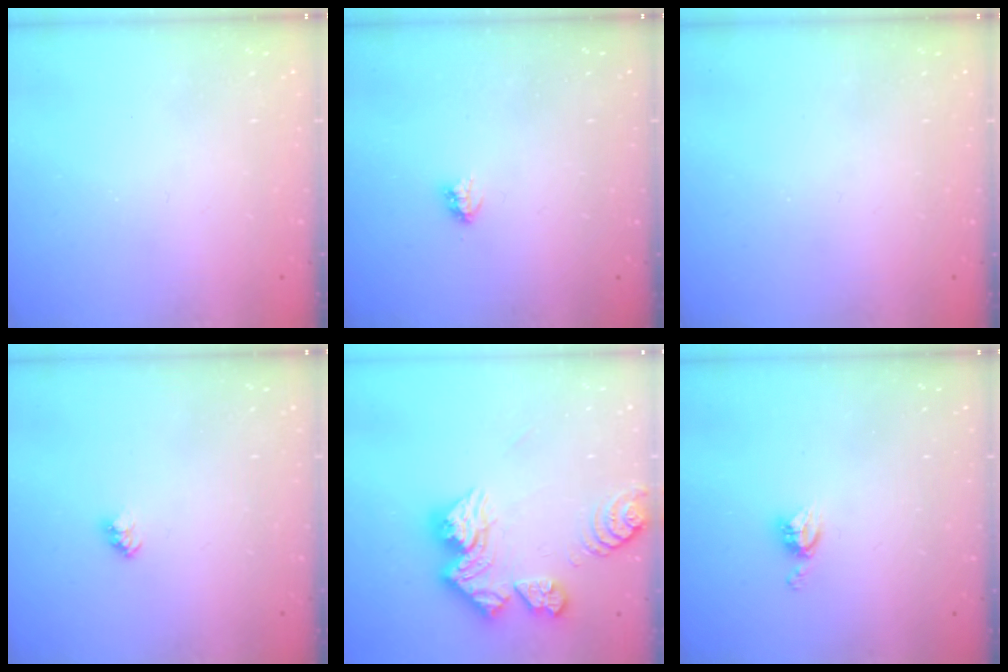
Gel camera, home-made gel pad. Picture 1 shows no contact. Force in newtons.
{"total": 2.9, "press": 2.8, "slide": 0.4}
{"total": 0.0}
{"total": 2.3, "press": 2.3, "slide": 0.3}
{"total": 13.9, "press": 13.9, "slide": 1.3}
{"total": 4.5, "press": 4.5, "slide": 0.3}